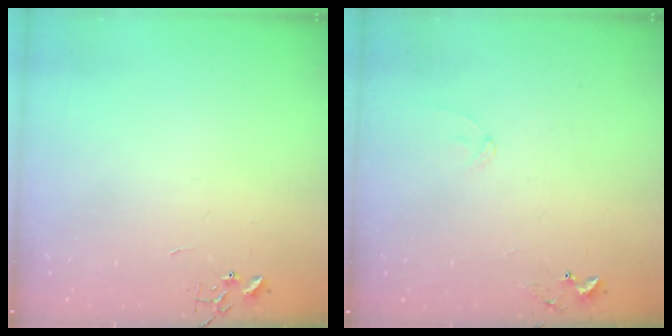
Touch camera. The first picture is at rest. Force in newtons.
{"total": 7.8, "press": 7.7, "slide": 0.5}